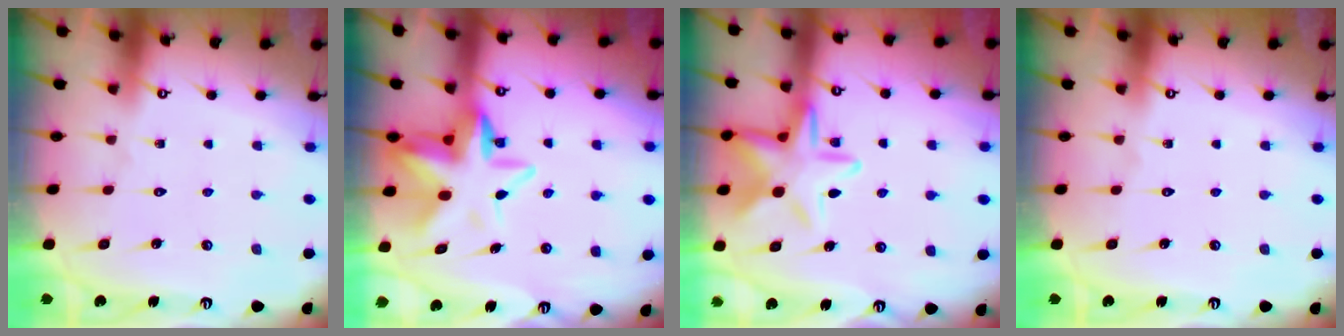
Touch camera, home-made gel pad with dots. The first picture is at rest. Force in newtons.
{"total": 10.6, "press": 10.4, "slide": 1.8}
{"total": 12.8, "press": 12.7, "slide": 1.1}
{"total": 0.0}